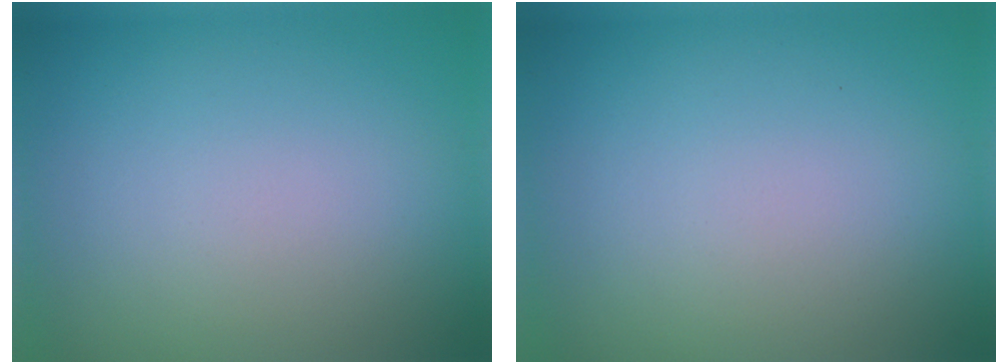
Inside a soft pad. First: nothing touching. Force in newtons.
{"total": 0.0}